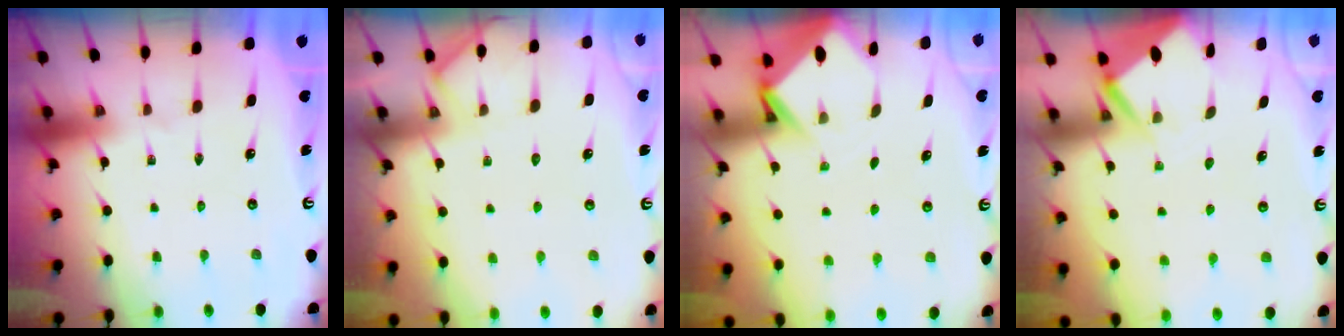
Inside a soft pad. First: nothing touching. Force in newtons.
{"total": 3.7, "press": 3.6, "slide": 0.4}
{"total": 3.0, "press": 2.9, "slide": 0.3}
{"total": 3.5, "press": 3.5, "slide": 0.3}